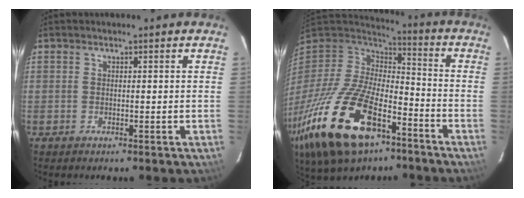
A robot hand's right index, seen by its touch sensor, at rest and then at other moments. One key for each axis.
{"total": 29.3, "fx": -15.8, "fy": 14.0, "fz": 20.4, "tx": -0.430, "ty": -0.050, "tz": -0.266}